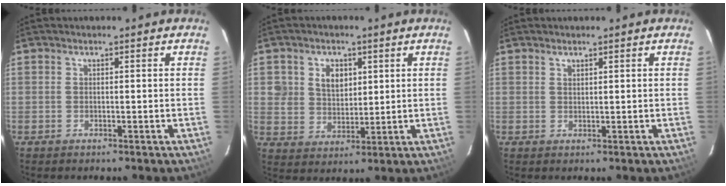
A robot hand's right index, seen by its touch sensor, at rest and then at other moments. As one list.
[{"total": 6.9, "force": [2.3, 5.7, 3.0], "torque": [-0.059, 0.013, 0.049]}, {"total": 0.9, "force": [0.8, 0.3, 0.3], "torque": [-0.005, 0.001, 0.015]}]